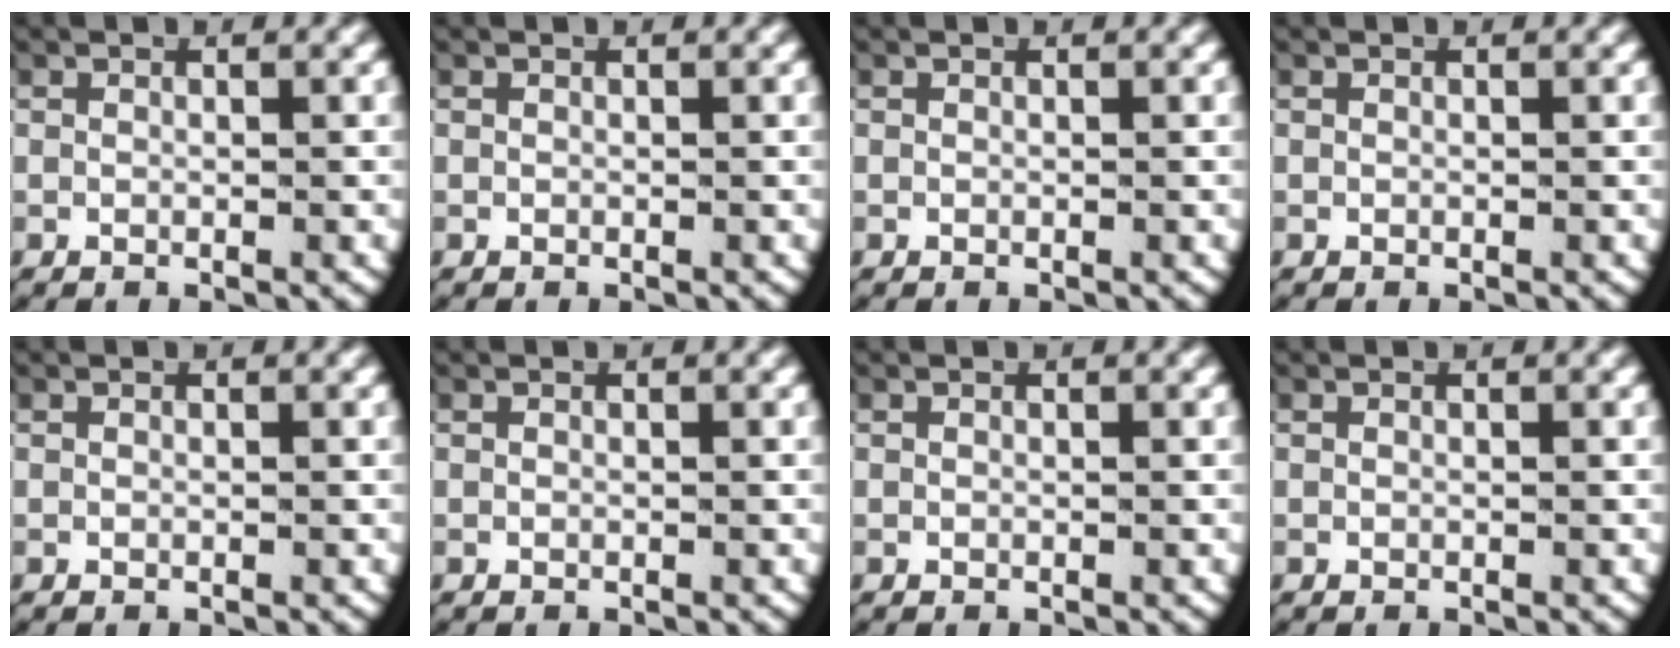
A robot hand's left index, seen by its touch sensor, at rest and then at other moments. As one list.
[{"total": 0.0}, {"total": 0.0}, {"total": 0.0}, {"total": 0.0}, {"total": 0.0}, {"total": 0.0}, {"total": 0.0}]